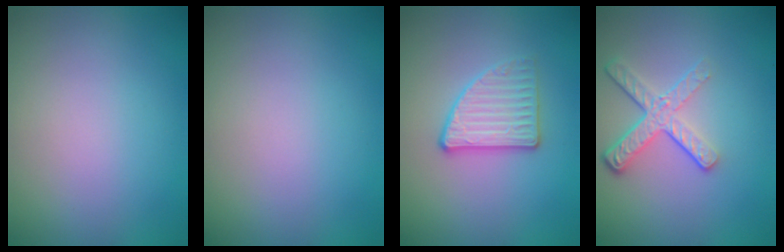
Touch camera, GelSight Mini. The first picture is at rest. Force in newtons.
{"total": 0.0}
{"total": 2.9, "press": 2.8, "slide": 0.7}
{"total": 3.9, "press": 2.6, "slide": 2.9}